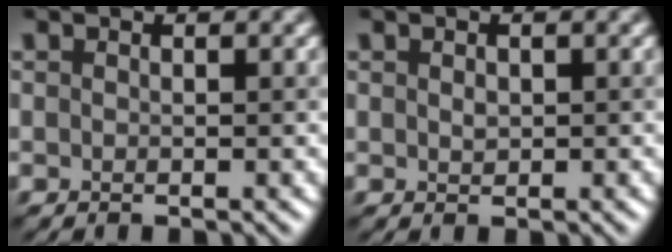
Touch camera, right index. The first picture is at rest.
{"total": 0.0}